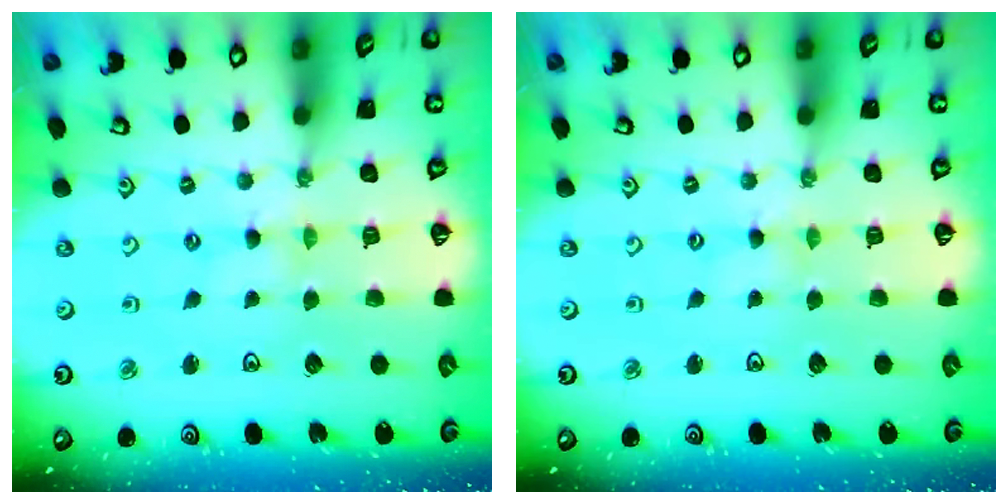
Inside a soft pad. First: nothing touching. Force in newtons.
{"total": 0.7, "press": 0.7, "slide": 0.1}